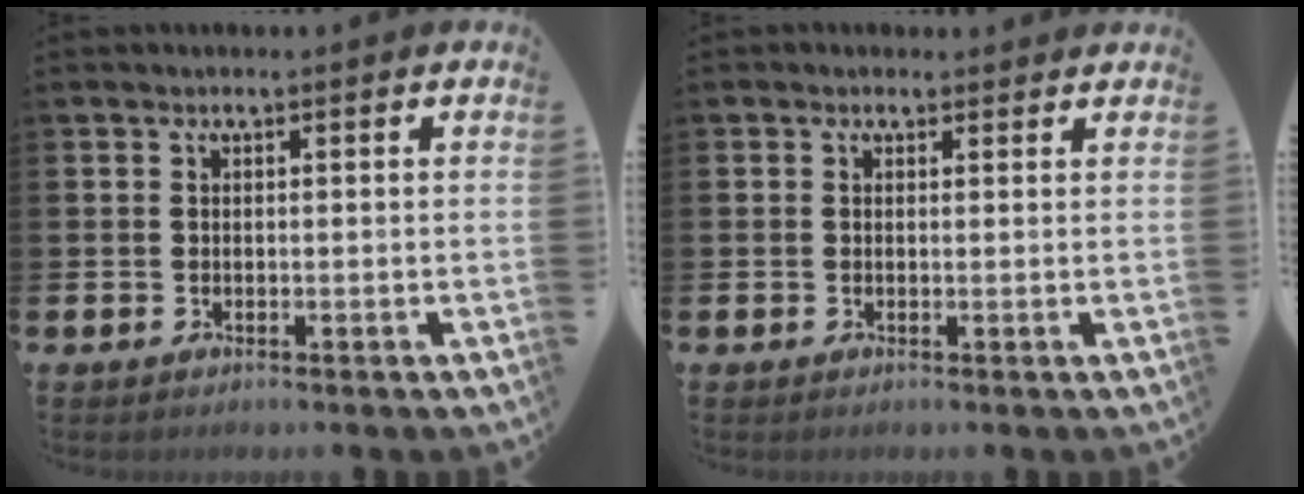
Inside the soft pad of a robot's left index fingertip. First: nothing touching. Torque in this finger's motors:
{"motor_torque": [0.04, -1.22, 0.61, 0.11]}